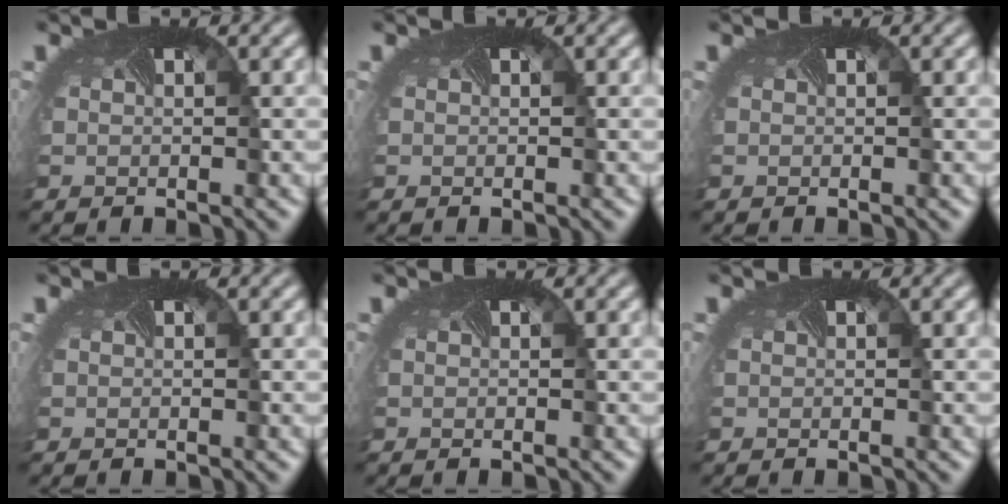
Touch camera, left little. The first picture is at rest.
{"total": 0.0}
{"total": 0.0}
{"total": 0.0}
{"total": 0.0}
{"total": 0.0}